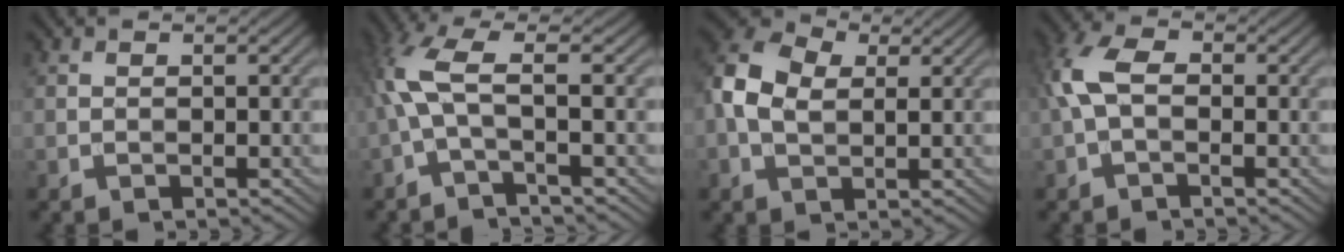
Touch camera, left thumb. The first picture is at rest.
{"total": 6.0, "force": [-0.5, 1.1, 5.9], "torque": [-0.137, 0.017, -0.025]}
{"total": 7.7, "force": [1.1, 5.1, 5.6], "torque": [-0.143, 0.006, 0.014]}
{"total": 5.1, "force": [-0.1, 2.9, 4.2], "torque": [-0.107, 0.015, -0.012]}